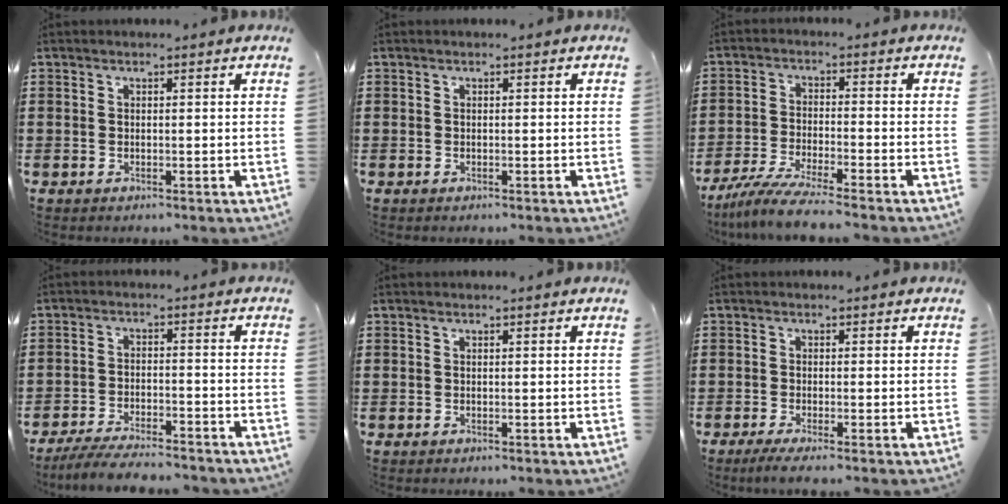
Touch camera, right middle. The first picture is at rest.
{"total": 0.0}
{"total": 6.0, "force": [-5.4, -0.5, 2.6], "torque": [-0.069, -0.025, -0.107]}
{"total": 5.2, "force": [-4.9, 0.2, 1.8], "torque": [-0.044, -0.009, -0.097]}
{"total": 0.0}
{"total": 1.4, "force": [-0.9, -0.2, 1.0], "torque": [-0.017, -0.005, -0.016]}